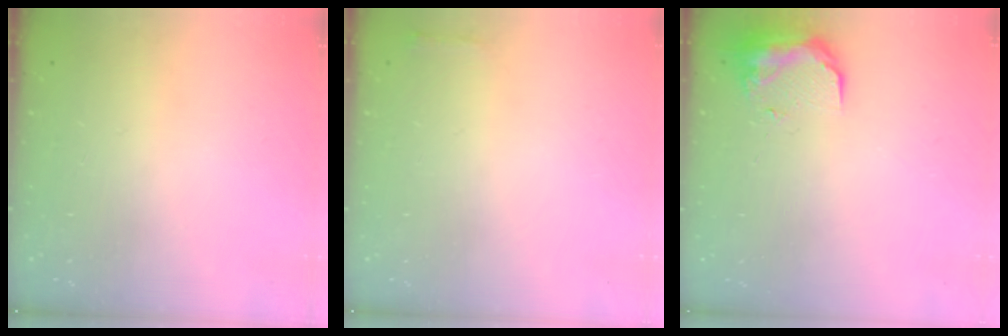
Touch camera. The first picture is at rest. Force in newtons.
{"total": 2.3, "press": 2.3, "slide": 0.5}
{"total": 9.9, "press": 9.4, "slide": 3.1}